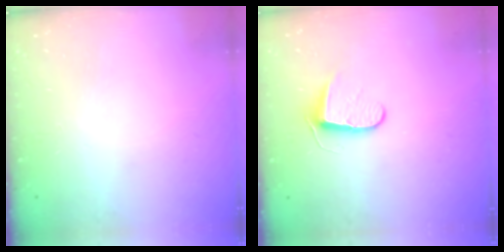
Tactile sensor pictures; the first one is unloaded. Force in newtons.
{"total": 7.2, "press": 7.2, "slide": 0.7}